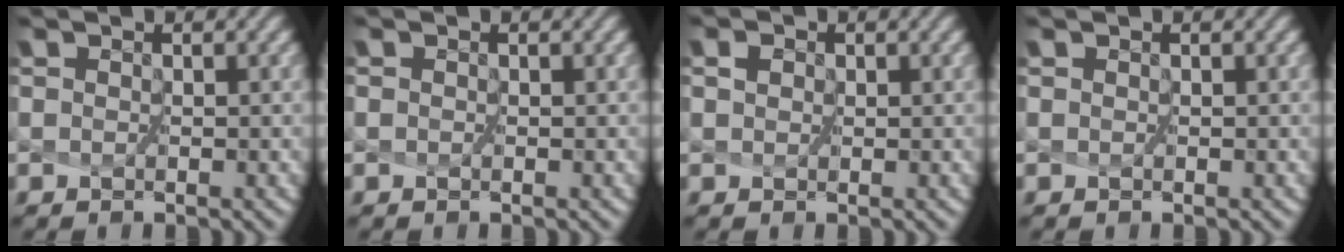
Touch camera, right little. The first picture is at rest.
{"total": 0.0}
{"total": 2.4, "force": [1.0, 1.6, 1.4], "torque": [-0.023, 0.017, 0.003]}
{"total": 0.0}